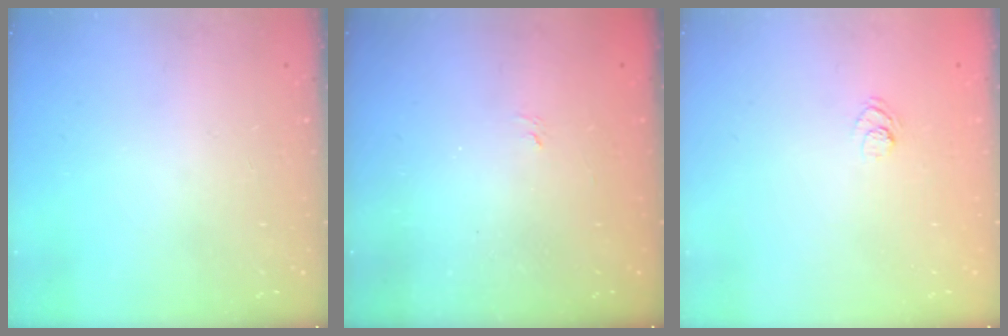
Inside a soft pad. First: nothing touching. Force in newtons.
{"total": 1.5, "press": 1.1, "slide": 1.0}
{"total": 3.3, "press": 3.1, "slide": 1.1}